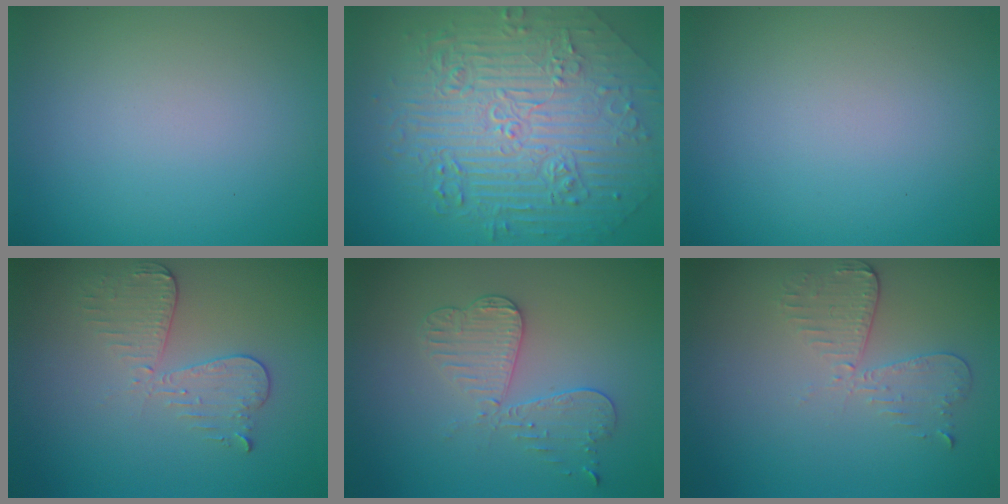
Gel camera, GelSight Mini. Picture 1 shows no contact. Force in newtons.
{"total": 10.9, "press": 7.3, "slide": 8.1}
{"total": 0.0}
{"total": 3.1, "press": 2.8, "slide": 1.4}
{"total": 3.7, "press": 3.3, "slide": 1.5}
{"total": 2.9, "press": 2.6, "slide": 1.4}